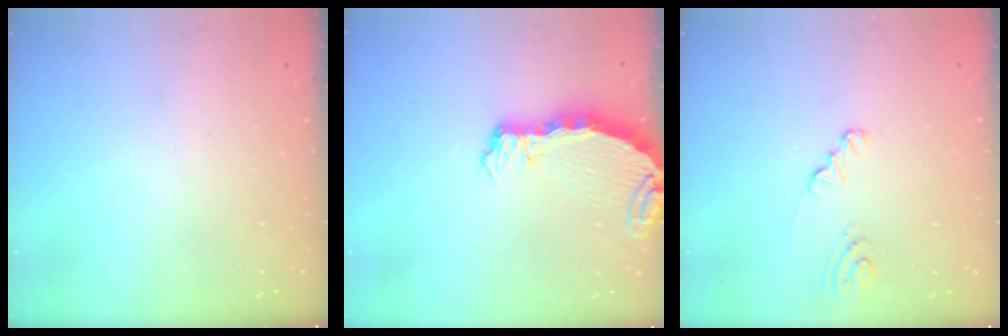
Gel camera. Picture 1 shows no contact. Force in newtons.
{"total": 6.0, "press": 6.0, "slide": 0.7}
{"total": 2.4, "press": 2.4, "slide": 0.2}